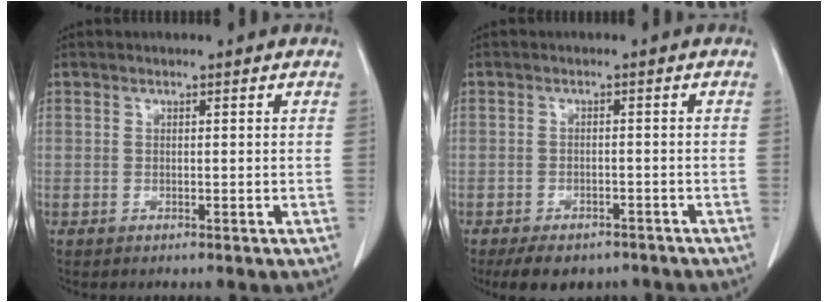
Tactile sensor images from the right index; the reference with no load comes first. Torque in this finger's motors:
{"motor_torque": [-0.38, -0.51, -0.12, -0.05]}